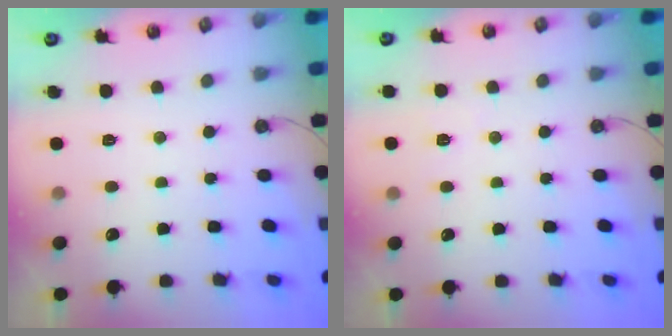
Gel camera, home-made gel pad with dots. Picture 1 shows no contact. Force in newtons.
{"total": 2.8, "press": 2.8, "slide": 0.3}